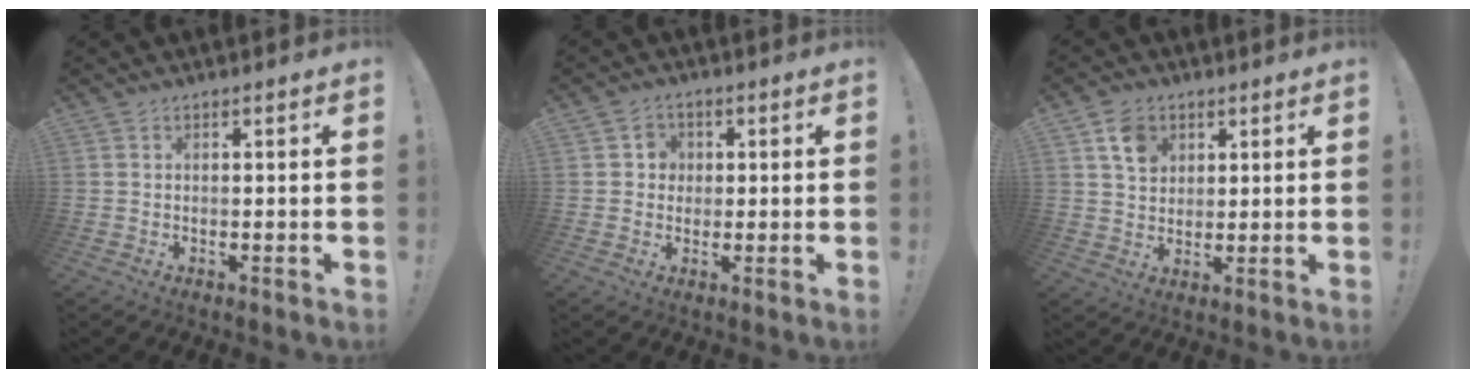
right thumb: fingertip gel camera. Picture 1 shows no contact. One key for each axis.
{"total": 4.0, "fx": 0.5, "fy": 3.9, "fz": 0.9, "tx": -0.013, "ty": 0.002, "tz": 0.006}
{"total": 7.6, "fx": 3.8, "fy": 5.8, "fz": 3.1, "tx": -0.039, "ty": -0.014, "tz": 0.071}